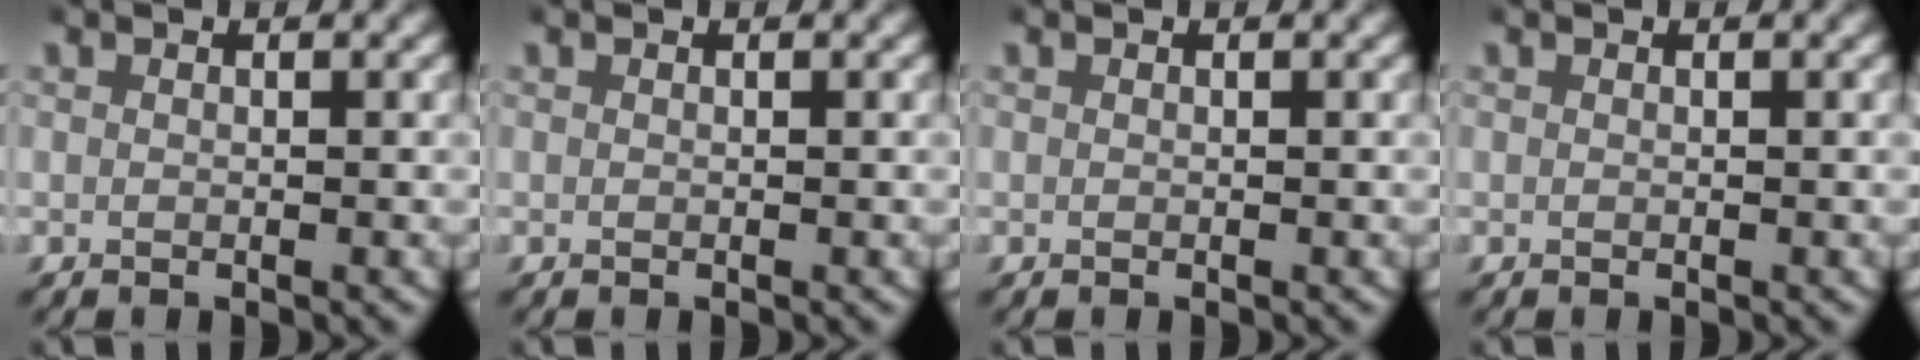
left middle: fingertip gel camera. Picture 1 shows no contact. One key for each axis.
{"total": 0.0}
{"total": 0.0}
{"total": 0.0}